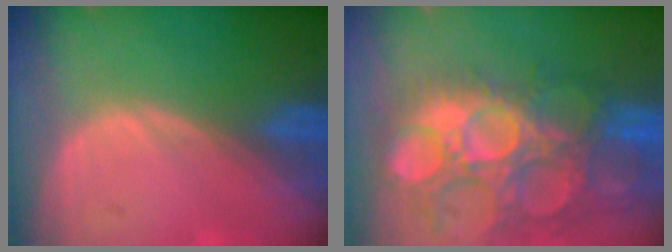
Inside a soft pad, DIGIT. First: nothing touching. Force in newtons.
{"total": 14.2, "press": 12.7, "slide": 6.4}